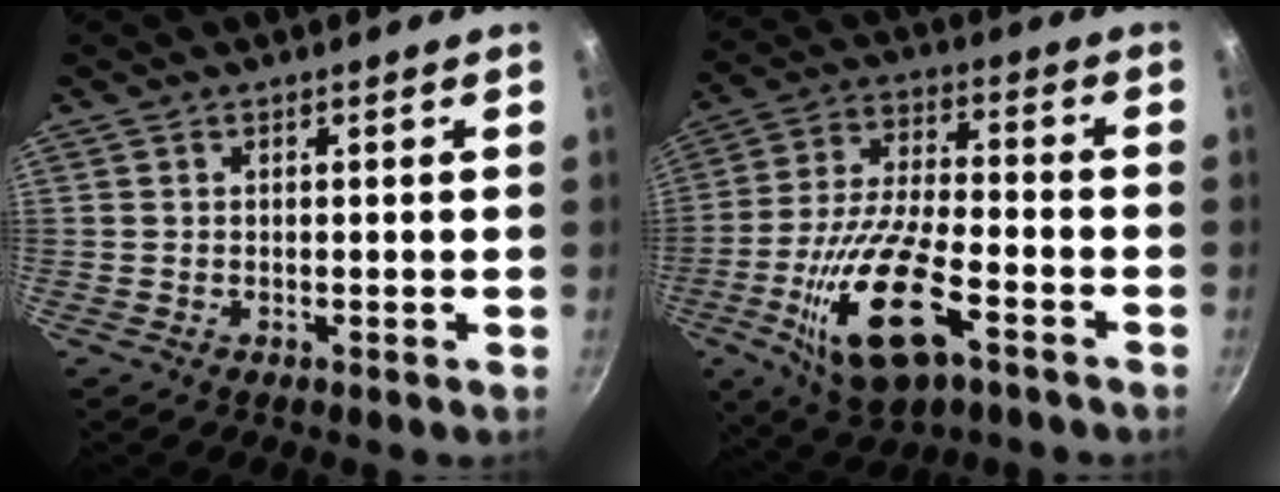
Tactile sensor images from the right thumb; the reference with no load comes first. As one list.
[{"total": 18.7, "force": [-7.6, 7.4, 15.4], "torque": [-0.298, 0.016, -0.141]}]